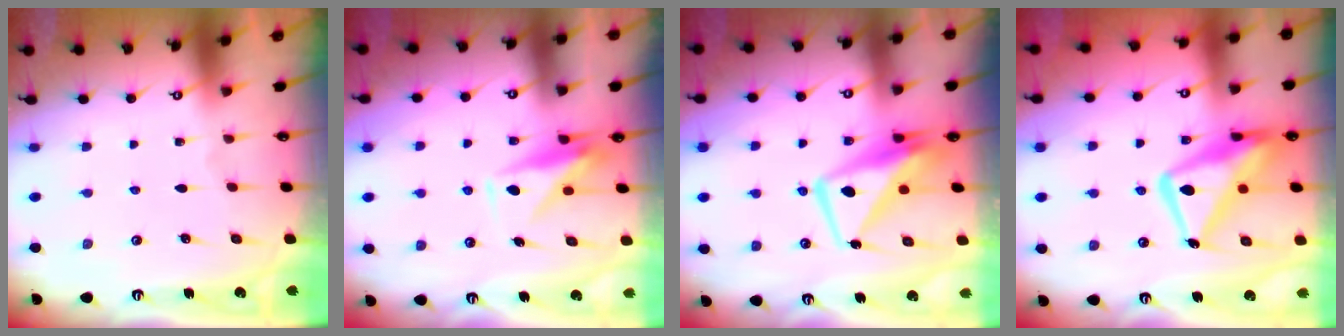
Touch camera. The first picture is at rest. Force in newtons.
{"total": 9.1, "press": 9.1, "slide": 0.2}
{"total": 9.2, "press": 9.1, "slide": 1.4}
{"total": 16.1, "press": 16.1, "slide": 1.6}